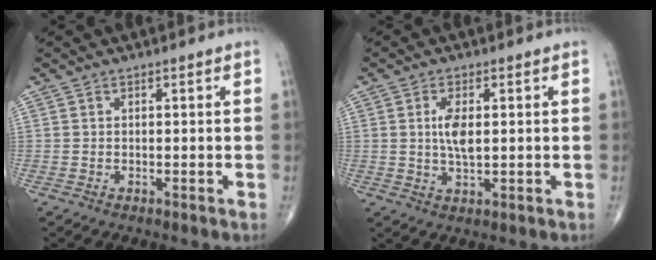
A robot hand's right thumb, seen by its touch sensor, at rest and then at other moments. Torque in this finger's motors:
{"motor_torque": [2.30, 2.17, 0.87, 0.20, 0.07]}